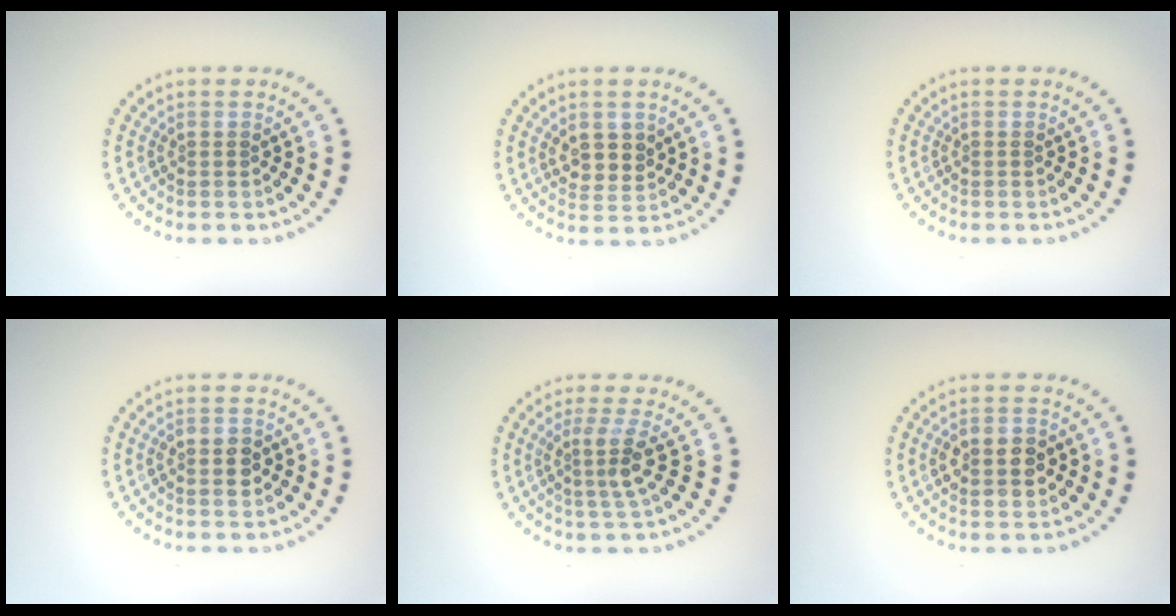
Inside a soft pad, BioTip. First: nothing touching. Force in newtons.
{"total": 2.7, "press": 2.5, "slide": 0.8}
{"total": 0.0}
{"total": 2.8, "press": 2.8, "slide": 0.1}
{"total": 2.8, "press": 2.1, "slide": 1.9}
{"total": 3.8, "press": 3.8, "slide": 0.1}